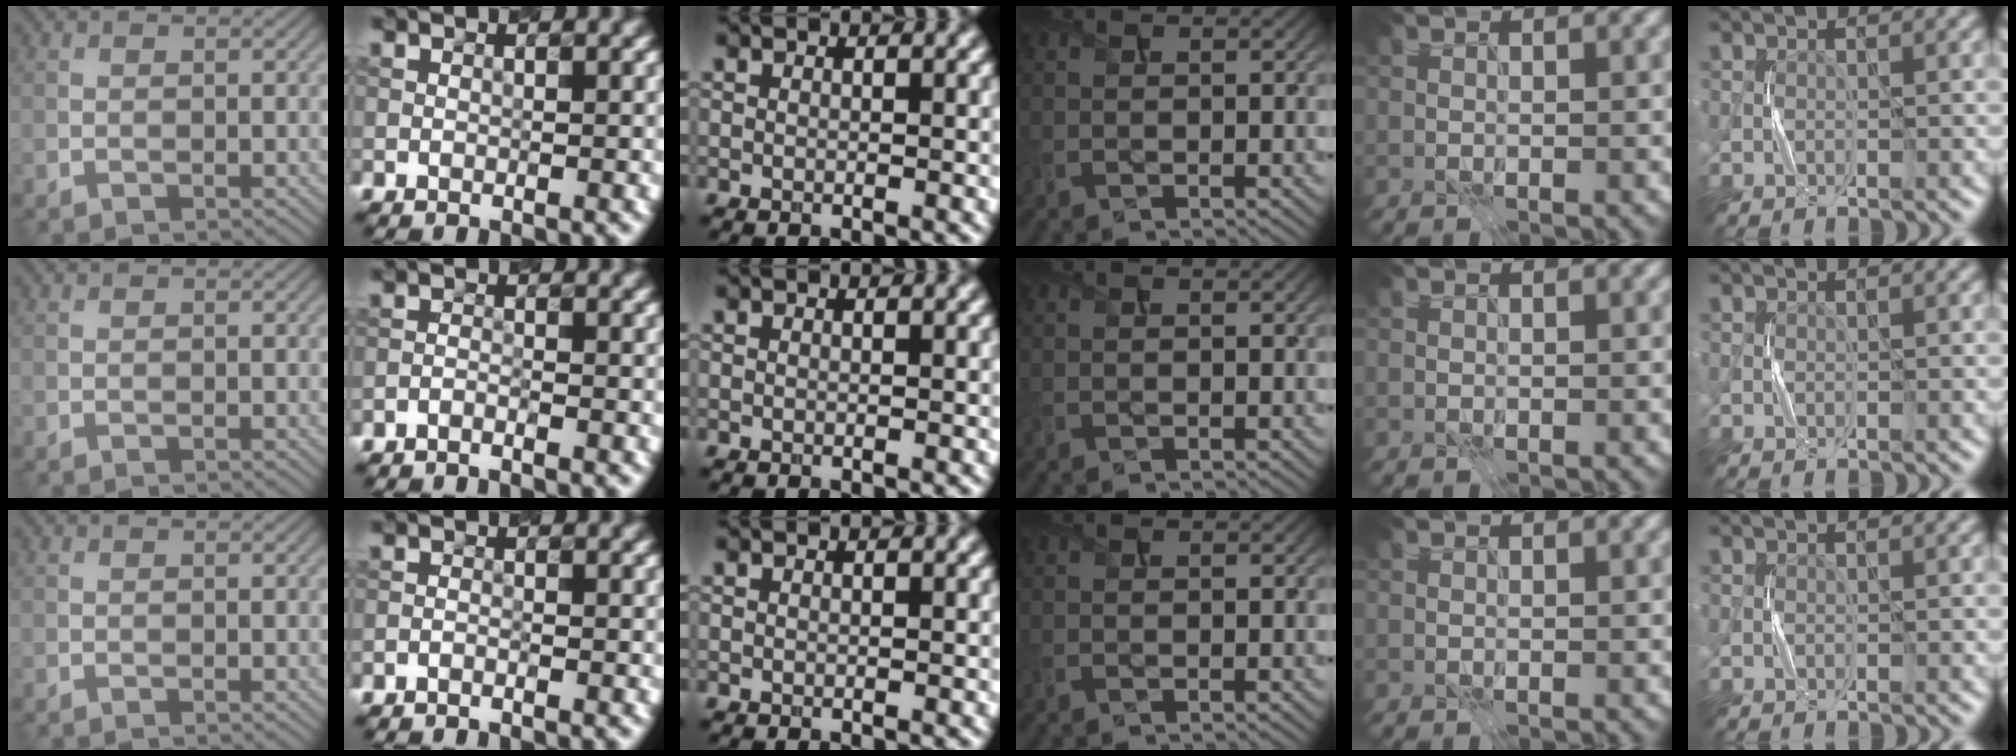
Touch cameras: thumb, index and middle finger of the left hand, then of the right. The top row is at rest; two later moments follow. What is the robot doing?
{"motion": "press", "object": "sticky note"}